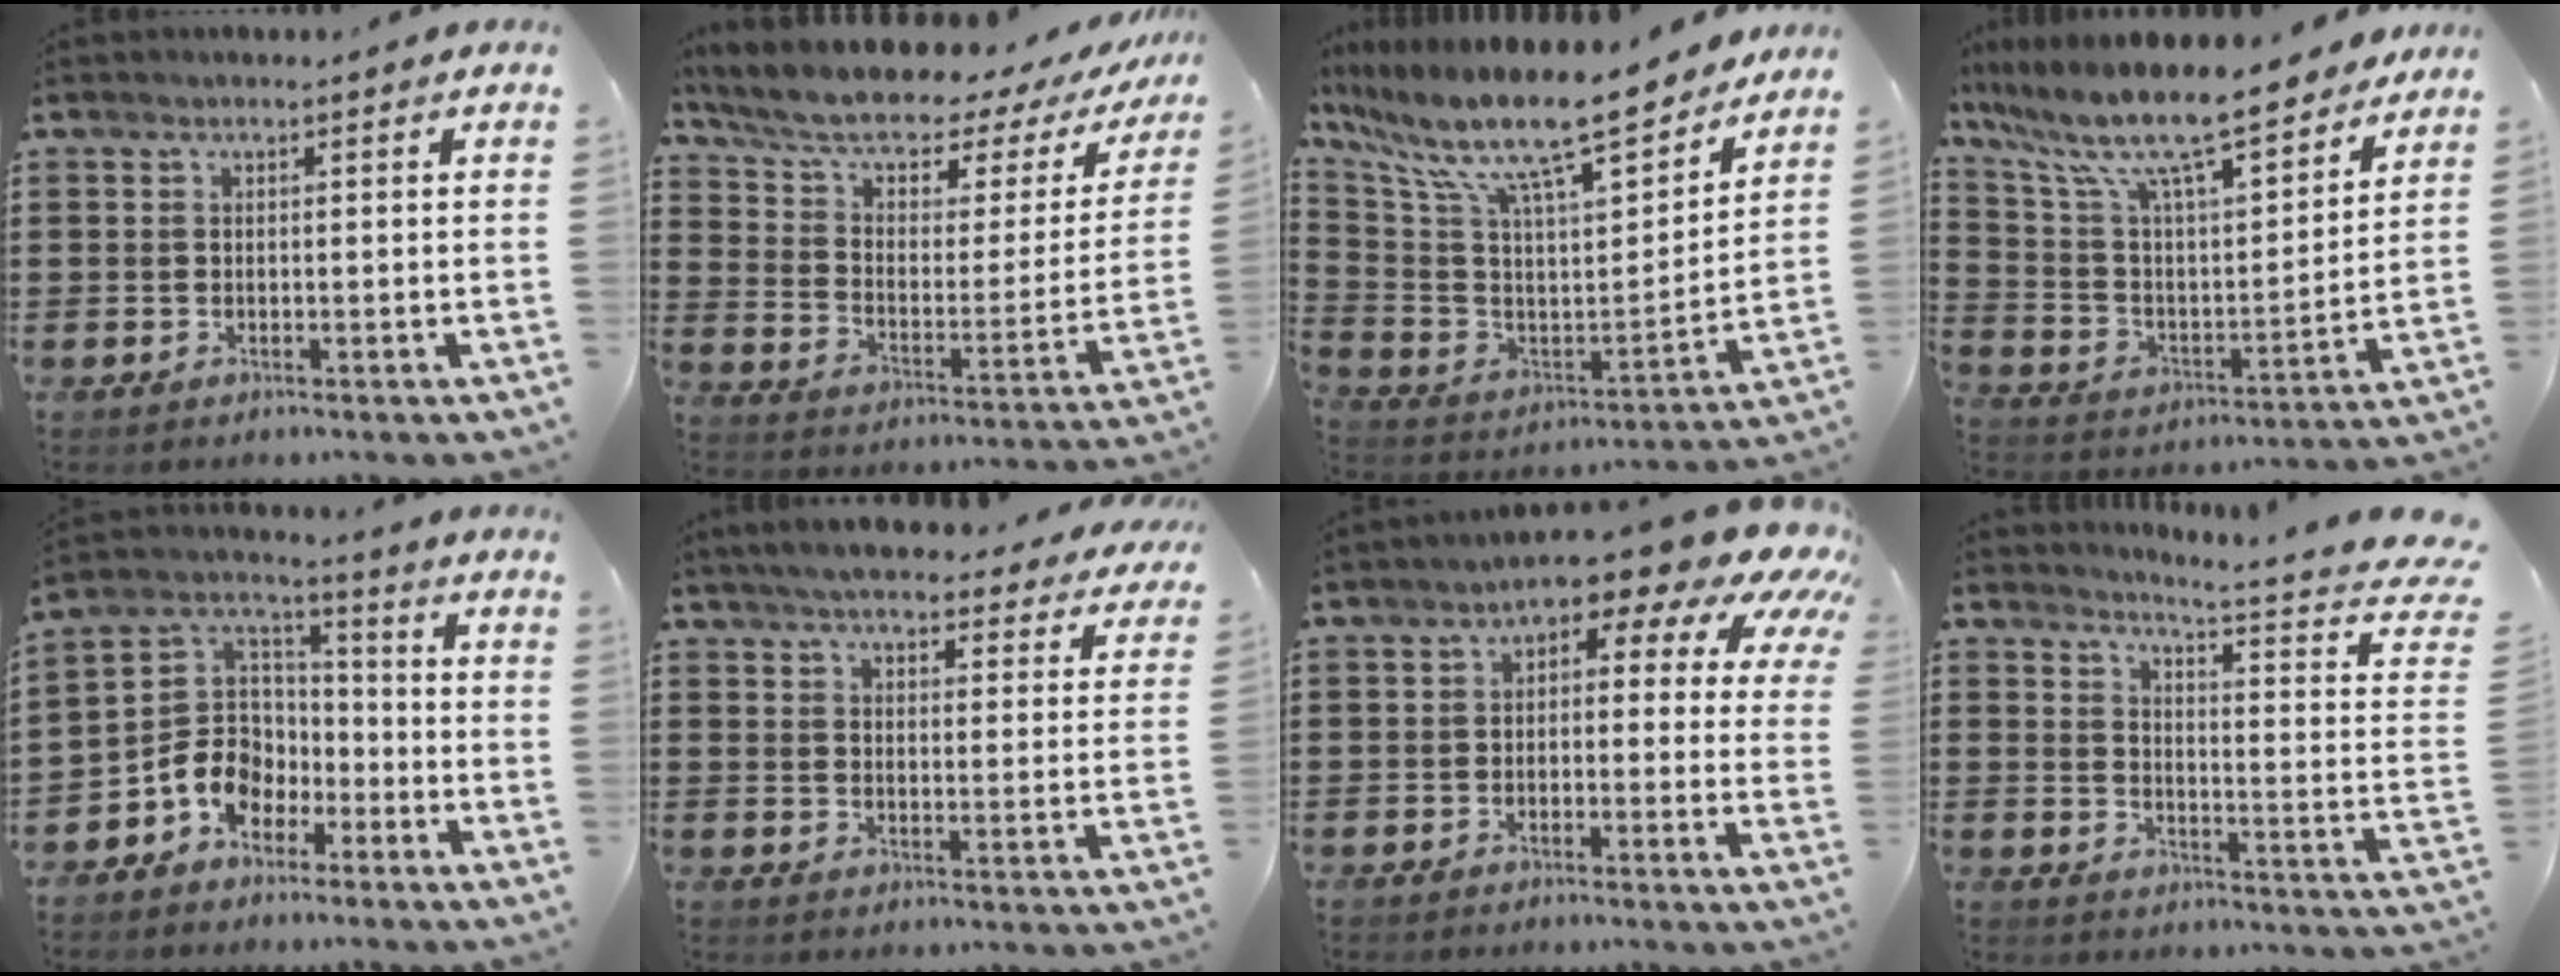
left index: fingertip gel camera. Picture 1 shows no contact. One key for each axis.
{"total": 7.1, "fx": 5.1, "fy": 2.9, "fz": 4.0, "tx": -0.104, "ty": -0.035, "tz": 0.085}
{"total": 13.5, "fx": 10.9, "fy": 1.7, "fz": 7.9, "tx": -0.186, "ty": -0.078, "tz": 0.181}
{"total": 11.7, "fx": 9.7, "fy": 1.4, "fz": 6.3, "tx": -0.164, "ty": -0.067, "tz": 0.163}
{"total": 8.4, "fx": -4.6, "fy": 6.5, "fz": 2.8, "tx": -0.083, "ty": 0.019, "tz": -0.093}
{"total": 5.2, "fx": 5.0, "fy": 0.2, "fz": 1.5, "tx": -0.051, "ty": -0.027, "tz": 0.086}
{"total": 6.2, "fx": 3.0, "fy": 2.5, "fz": 4.8, "tx": -0.084, "ty": -0.032, "tz": 0.040}
{"total": 4.2, "fx": 3.0, "fy": -0.9, "fz": 2.8, "tx": -0.055, "ty": -0.043, "tz": 0.038}